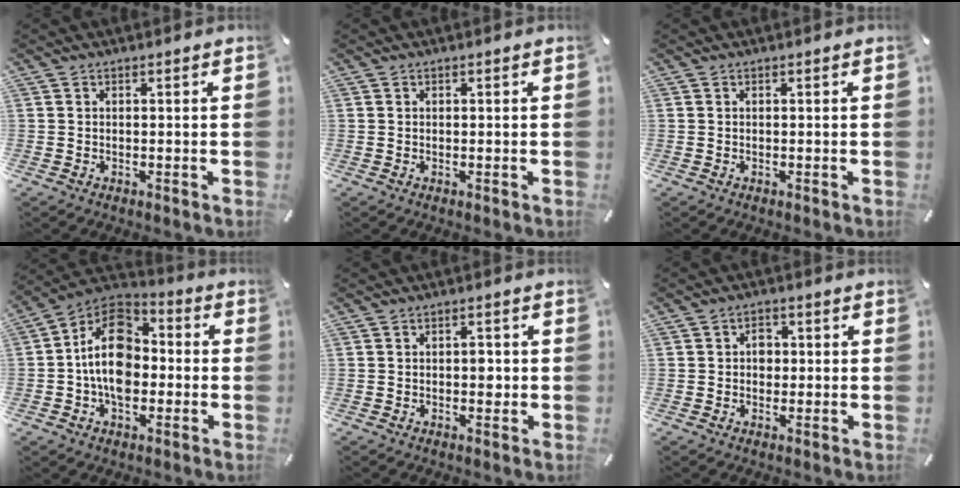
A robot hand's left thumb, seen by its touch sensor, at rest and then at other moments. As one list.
[{"total": 0.0}, {"total": 0.0}, {"total": 14.1, "force": [-2.1, 9.8, 10.0], "torque": [-0.182, 0.017, -0.041]}, {"total": 2.5, "force": [-0.1, 1.6, 2.0], "torque": [-0.022, -0.002, -0.006]}, {"total": 2.8, "force": [-0.1, 2.2, 1.7], "torque": [-0.011, -0.002, -0.009]}]